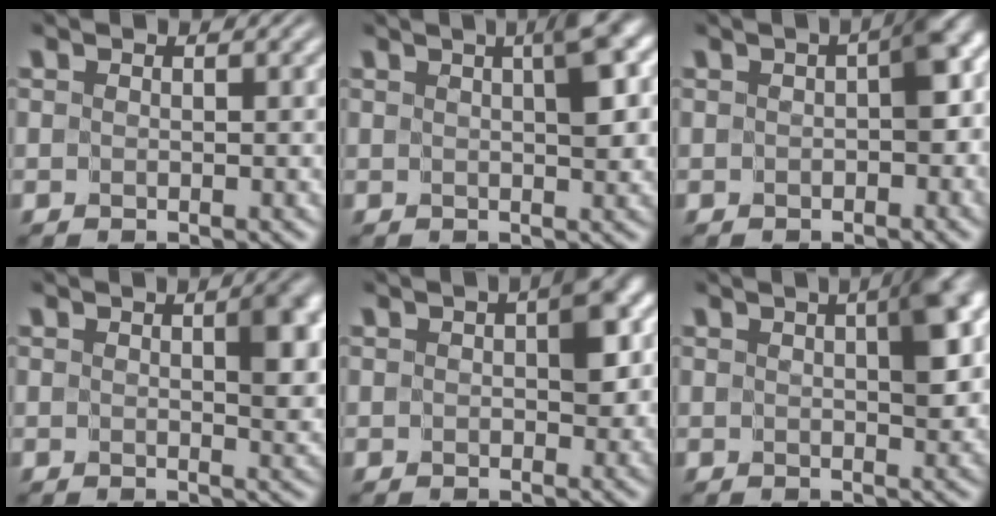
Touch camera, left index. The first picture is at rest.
{"total": 3.4, "force": [1.2, 0.6, 3.1], "torque": [-0.039, 0.008, 0.016]}
{"total": 3.5, "force": [-0.3, 1.7, 3.0], "torque": [-0.031, 0.009, -0.010]}
{"total": 3.4, "force": [0.7, 1.4, 3.0], "torque": [-0.037, -0.002, 0.011]}
{"total": 3.4, "force": [0.2, 1.9, 2.8], "torque": [-0.030, 0.004, -0.002]}
{"total": 4.4, "force": [1.2, 1.5, 4.0], "torque": [-0.046, 0.008, 0.013]}